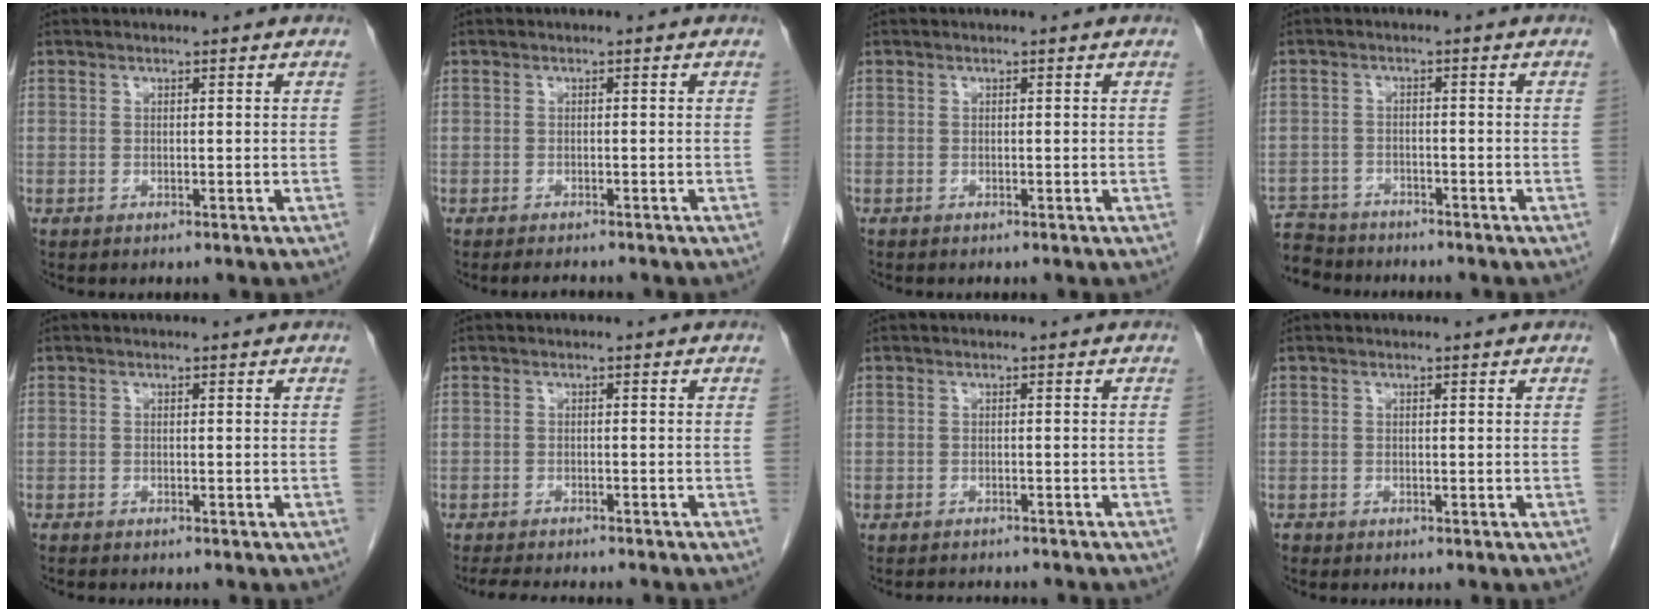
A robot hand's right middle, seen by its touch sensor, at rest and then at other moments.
{"total": 1.7, "force": [-1.6, 0.1, 0.6], "torque": [-0.011, -0.007, -0.020]}
{"total": 0.0}
{"total": 7.2, "force": [-6.7, 2.6, 0.2], "torque": [-0.011, 0.001, -0.116]}
{"total": 1.3, "force": [-1.2, 0.3, 0.5], "torque": [-0.014, -0.003, -0.018]}
{"total": 8.1, "force": [-7.2, 1.1, 3.5], "torque": [-0.048, -0.010, -0.104]}
{"total": 5.2, "force": [-4.8, 1.1, 1.8], "torque": [-0.020, -0.003, -0.059]}
{"total": 0.5, "force": [-0.4, 0.3, 0.0], "torque": [-0.008, 0.000, -0.011]}